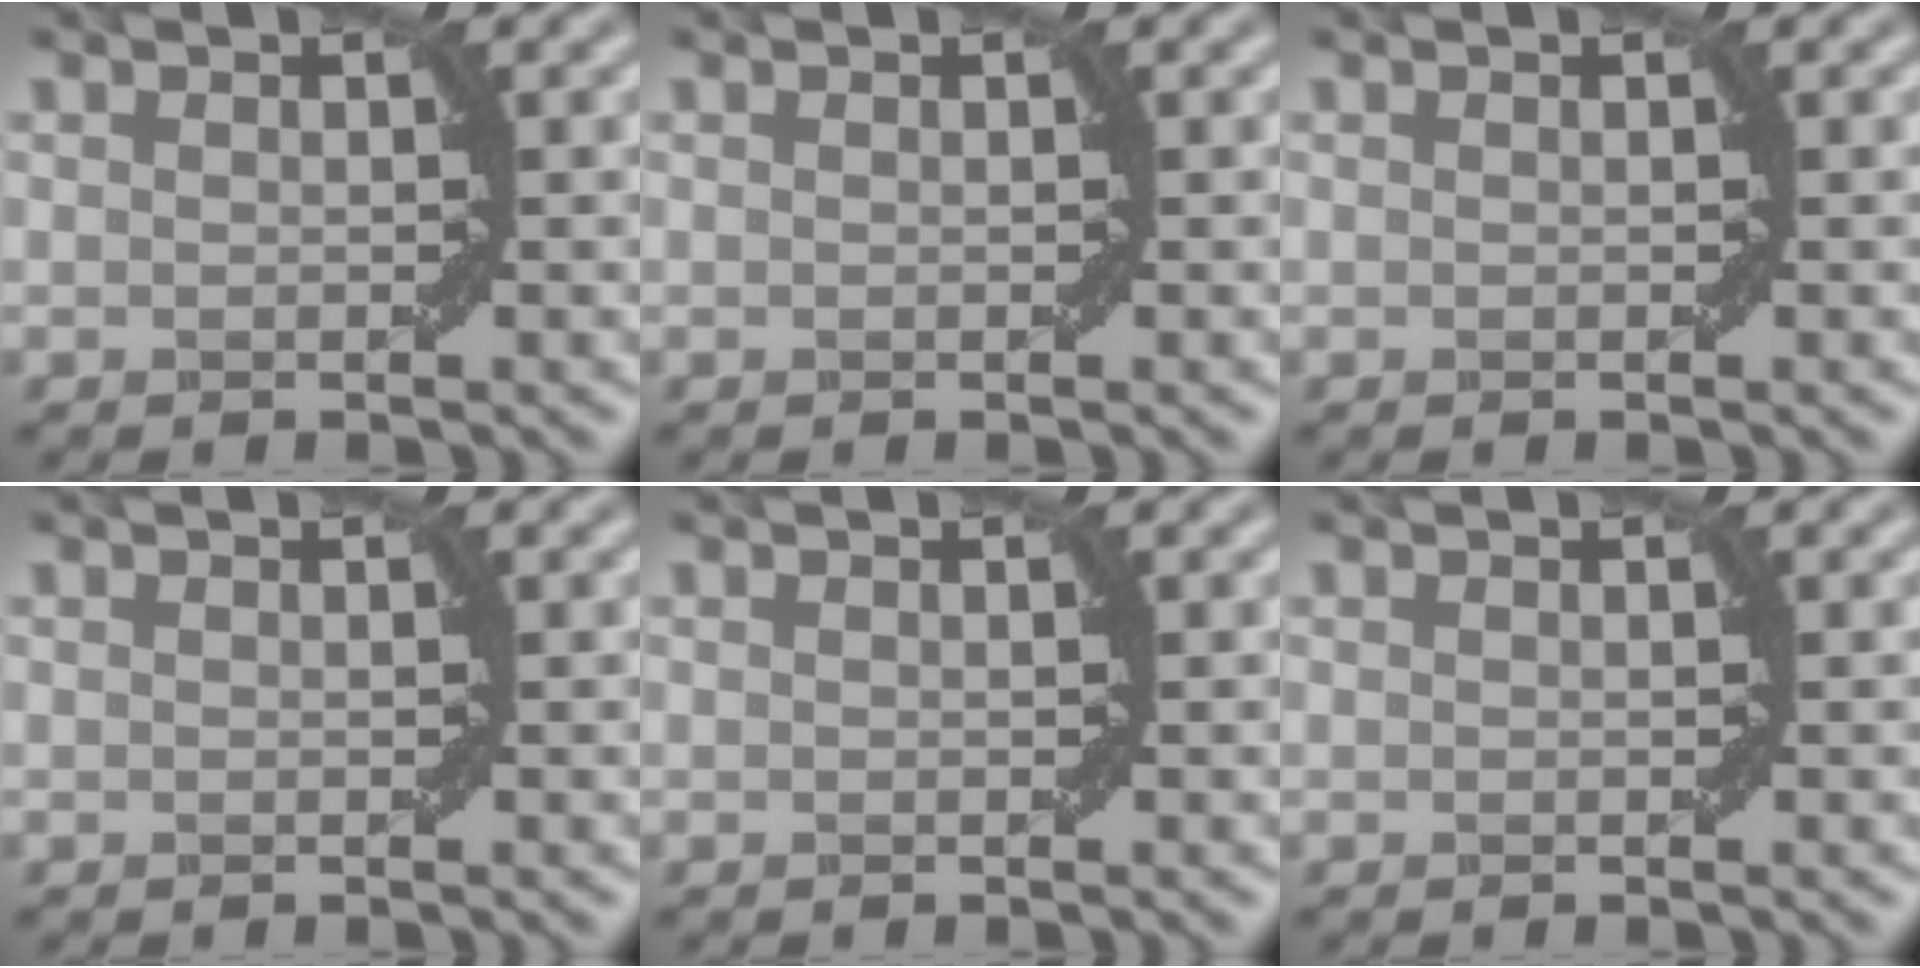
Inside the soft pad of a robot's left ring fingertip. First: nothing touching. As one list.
[{"total": 0.0}, {"total": 0.0}, {"total": 0.0}, {"total": 0.0}, {"total": 0.0}]